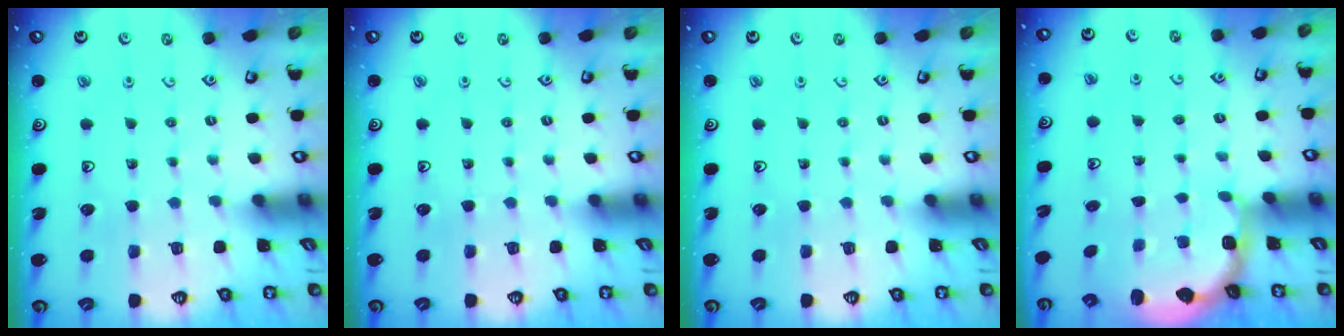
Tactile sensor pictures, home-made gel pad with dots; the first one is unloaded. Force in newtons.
{"total": 0.0}
{"total": 0.0}
{"total": 3.0, "press": 2.3, "slide": 2.0}